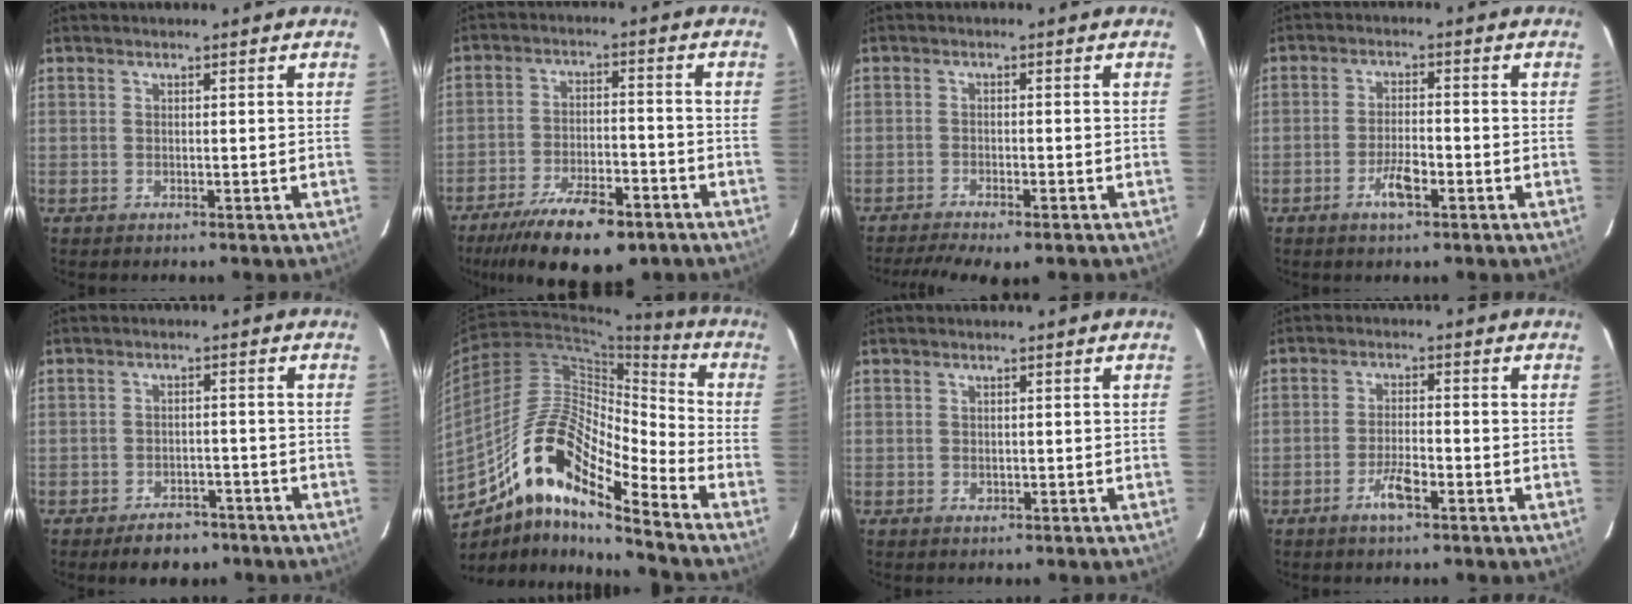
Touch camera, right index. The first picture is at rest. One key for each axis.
{"total": 12.8, "fx": -8.9, "fy": 3.8, "fz": 8.3, "tx": -0.140, "ty": -0.014, "tz": -0.150}
{"total": 9.7, "fx": -7.7, "fy": 2.1, "fz": 5.4, "tx": -0.085, "ty": -0.007, "tz": -0.115}
{"total": 4.2, "fx": -2.1, "fy": 1.0, "fz": 3.5, "tx": -0.067, "ty": 0.002, "tz": -0.039}
{"total": 5.1, "fx": -3.7, "fy": 2.7, "fz": 2.1, "tx": -0.035, "ty": 0.003, "tz": -0.051}
{"total": 16.6, "fx": -10.0, "fy": 4.1, "fz": 12.6, "tx": -0.233, "ty": 0.034, "tz": -0.170}
{"total": 0.5, "fx": -0.1, "fy": 0.5, "fz": 0.2, "tx": -0.003, "ty": 0.001, "tz": -0.001}
{"total": 4.0, "fx": -2.2, "fy": 0.7, "fz": 3.2, "tx": -0.063, "ty": 0.001, "tz": -0.041}